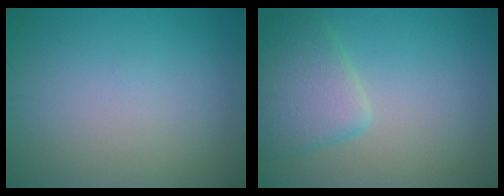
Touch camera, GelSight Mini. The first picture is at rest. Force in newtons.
{"total": 4.3, "press": 4.3, "slide": 0.2}